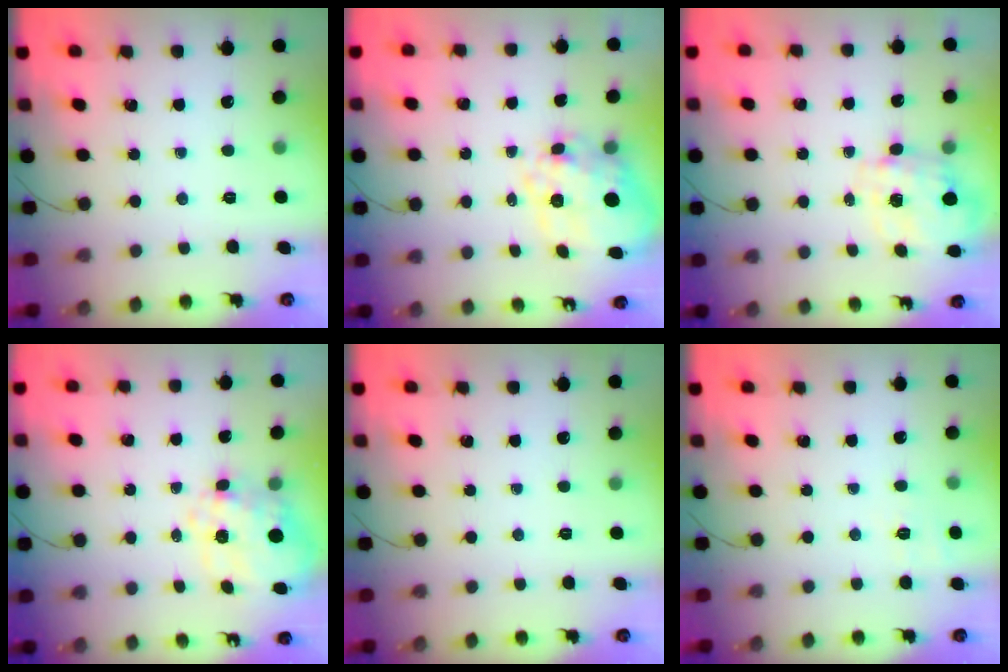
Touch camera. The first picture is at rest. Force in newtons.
{"total": 13.9, "press": 13.6, "slide": 3.0}
{"total": 2.7, "press": 2.5, "slide": 1.0}
{"total": 11.0, "press": 10.8, "slide": 2.0}
{"total": 0.0}
{"total": 4.5, "press": 4.1, "slide": 1.7}